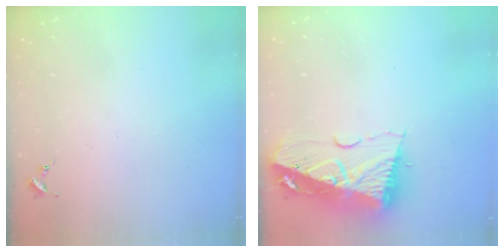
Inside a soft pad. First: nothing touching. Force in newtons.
{"total": 14.8, "press": 14.7, "slide": 1.8}